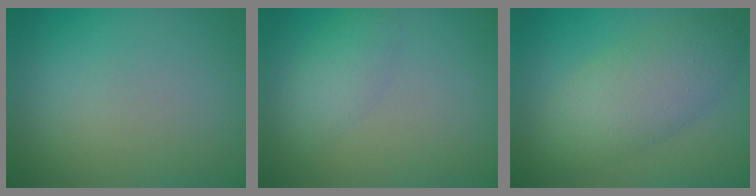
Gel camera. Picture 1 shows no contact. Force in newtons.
{"total": 2.0, "press": 2.0, "slide": 0.2}
{"total": 5.3, "press": 5.3, "slide": 0.1}